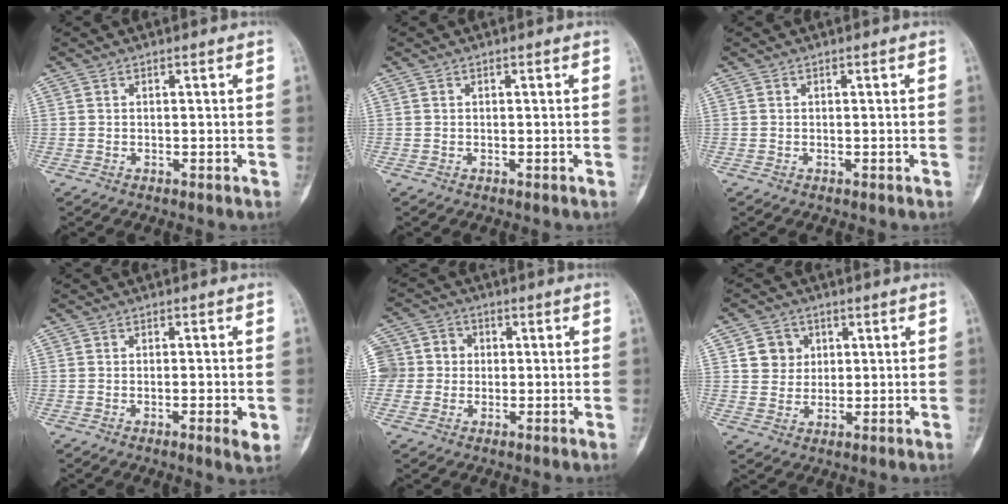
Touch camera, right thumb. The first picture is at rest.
{"total": 0.0}
{"total": 0.0}
{"total": 3.4, "force": [-0.8, 0.6, 3.3], "torque": [-0.052, -0.008, -0.013]}
{"total": 9.6, "force": [0.6, 9.1, 2.9], "torque": [-0.043, 0.032, 0.014]}
{"total": 5.8, "force": [1.8, 5.2, 1.6], "torque": [0.002, -0.002, 0.029]}